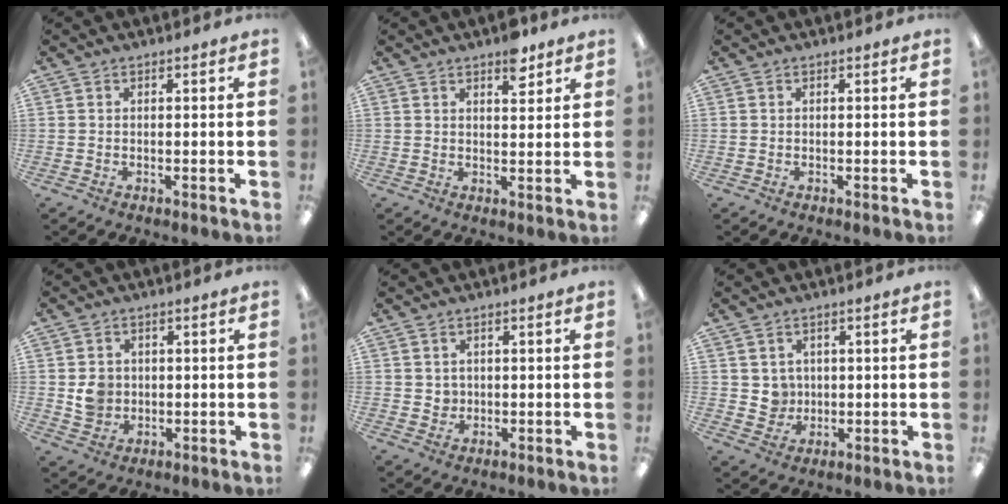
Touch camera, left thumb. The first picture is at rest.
{"total": 5.7, "force": [4.1, 2.5, 3.1], "torque": [-0.021, -0.024, 0.064]}
{"total": 0.0}
{"total": 5.1, "force": [0.5, 4.8, 1.7], "torque": [-0.015, 0.002, 0.008]}
{"total": 2.6, "force": [1.1, 2.3, 0.0], "torque": [0.001, 0.001, 0.018]}
{"total": 4.6, "force": [1.8, 4.2, 0.1], "torque": [-0.004, -0.003, 0.034]}